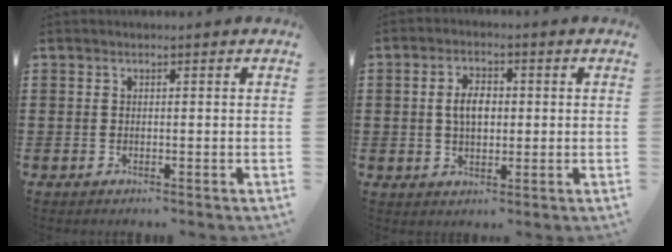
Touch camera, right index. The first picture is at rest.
{"total": 4.4, "force": [0.3, 2.5, 3.6], "torque": [-0.066, 0.007, 0.001]}